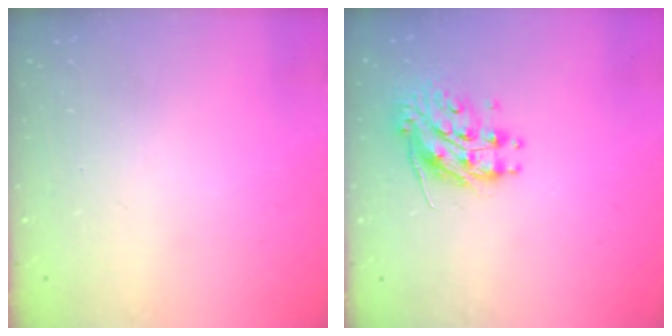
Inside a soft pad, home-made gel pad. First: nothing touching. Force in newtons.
{"total": 10.2, "press": 10.2, "slide": 0.8}